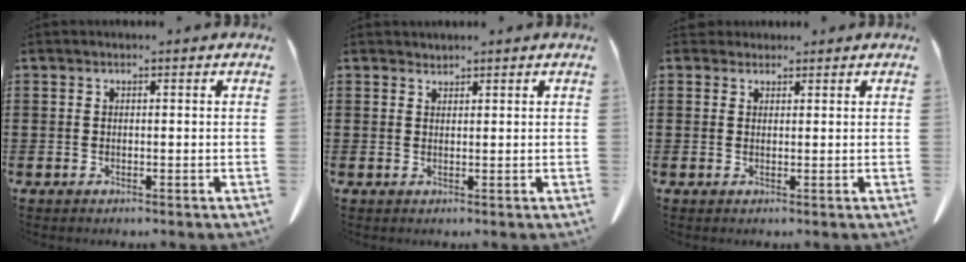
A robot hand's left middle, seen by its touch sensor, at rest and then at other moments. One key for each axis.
{"total": 1.1, "fx": 1.1, "fy": 0.2, "fz": -0.1, "tx": -0.001, "ty": -0.001, "tz": 0.021}
{"total": 1.6, "fx": 1.4, "fy": 0.7, "fz": 0.0, "tx": -0.004, "ty": 0.003, "tz": 0.028}